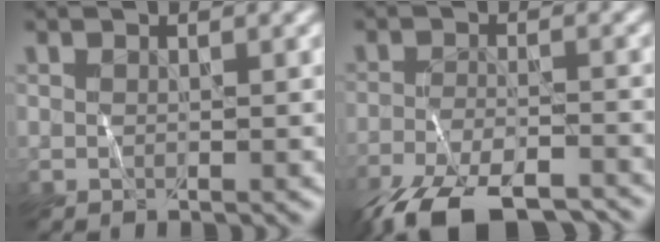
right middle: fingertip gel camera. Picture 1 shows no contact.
{"total": 9.7, "force": [-7.9, 3.0, 4.9], "torque": [-0.090, -0.026, -0.131]}